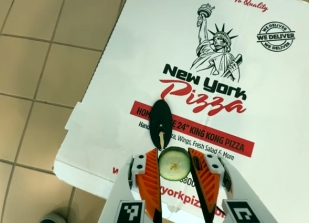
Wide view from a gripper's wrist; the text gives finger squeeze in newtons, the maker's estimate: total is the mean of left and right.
{"total": 8.1, "left": 8.1, "right": 8.0}